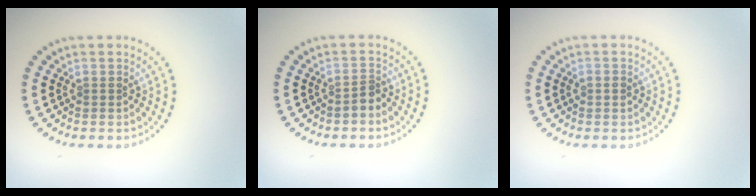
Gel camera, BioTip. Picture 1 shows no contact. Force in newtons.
{"total": 1.4, "press": 1.2, "slide": 0.9}
{"total": 1.1, "press": 1.1, "slide": 0.1}